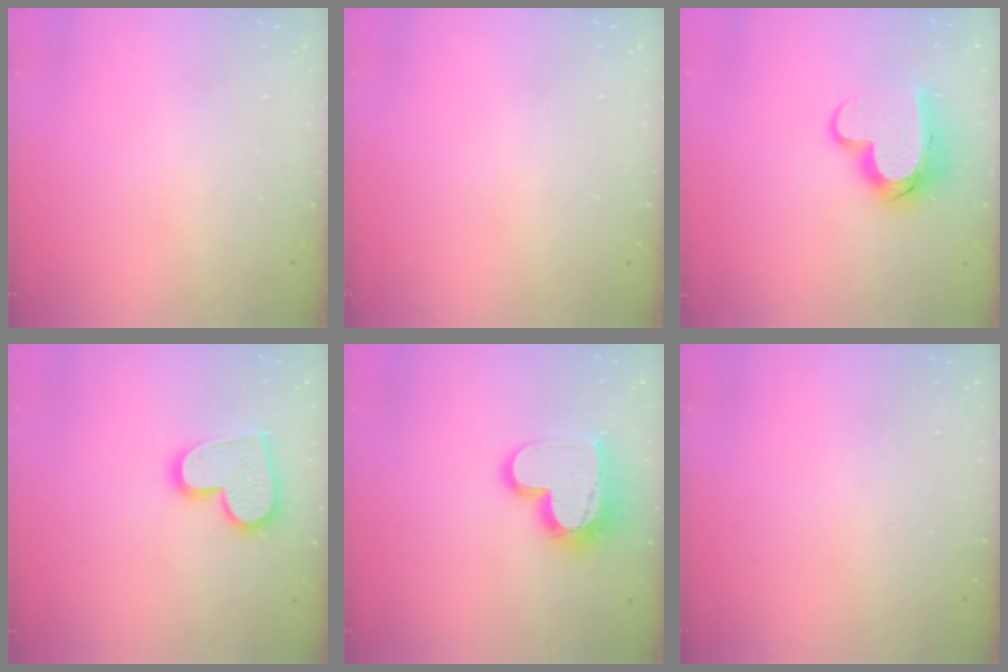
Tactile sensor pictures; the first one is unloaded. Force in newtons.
{"total": 0.0}
{"total": 14.9, "press": 14.9, "slide": 1.3}
{"total": 16.2, "press": 16.2, "slide": 1.3}
{"total": 16.8, "press": 16.8, "slide": 1.1}
{"total": 0.0}